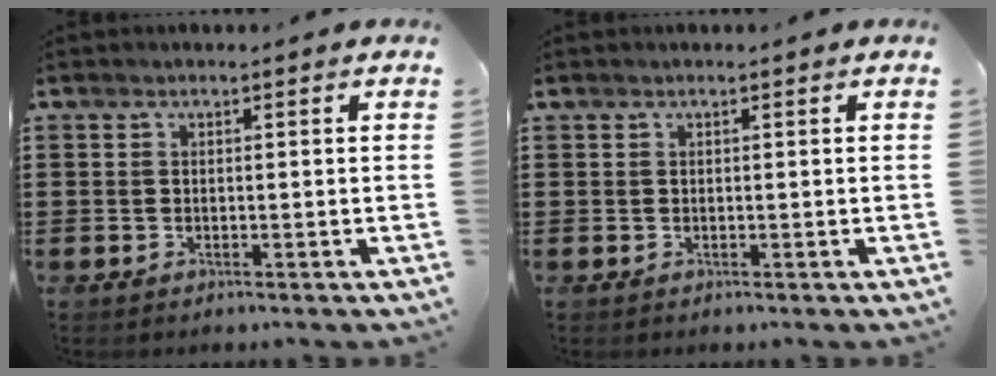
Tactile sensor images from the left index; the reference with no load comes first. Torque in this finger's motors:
{"motor_torque": [0.19, -0.21, -0.01, -0.01]}